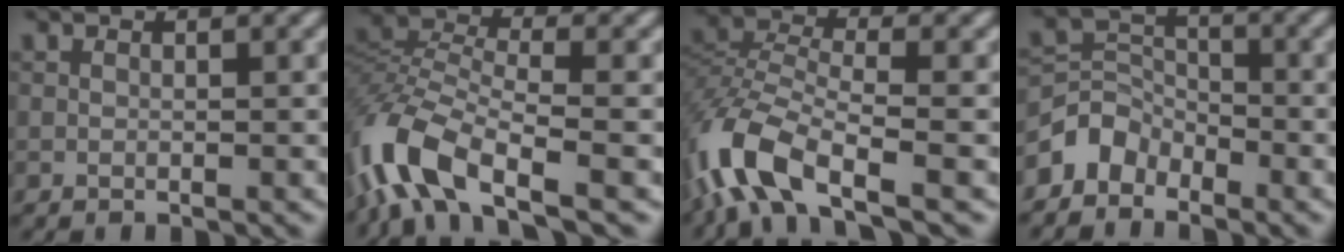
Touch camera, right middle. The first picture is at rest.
{"total": 8.9, "force": [-5.2, 3.6, 6.3], "torque": [-0.137, 0.002, -0.113]}
{"total": 8.0, "force": [-4.7, 3.3, 5.5], "torque": [-0.122, -0.001, -0.105]}
{"total": 3.3, "force": [-2.6, 2.0, 0.6], "torque": [-0.008, 0.007, -0.063]}